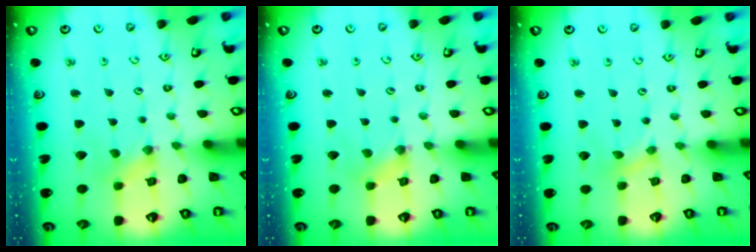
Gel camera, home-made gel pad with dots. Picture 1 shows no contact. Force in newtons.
{"total": 1.3, "press": 1.3, "slide": 0.3}
{"total": 0.0}